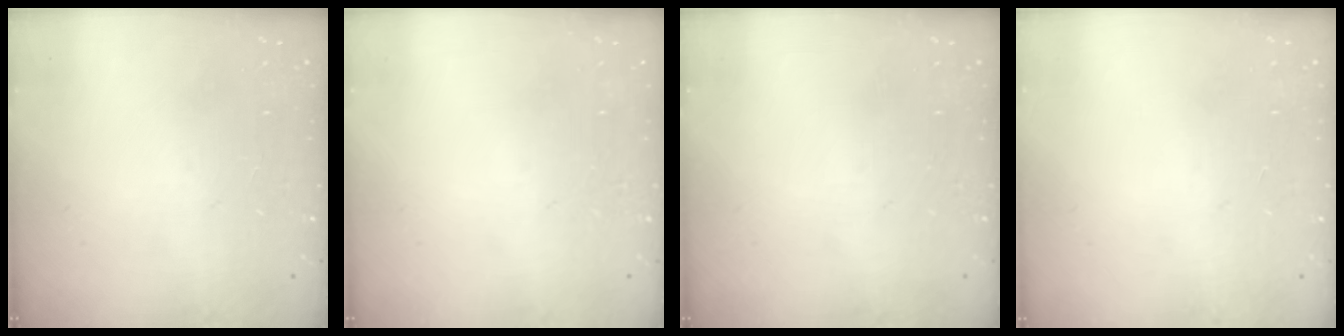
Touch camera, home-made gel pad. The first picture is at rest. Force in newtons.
{"total": 0.0}
{"total": 0.0}
{"total": 1.1, "press": 0.9, "slide": 0.6}